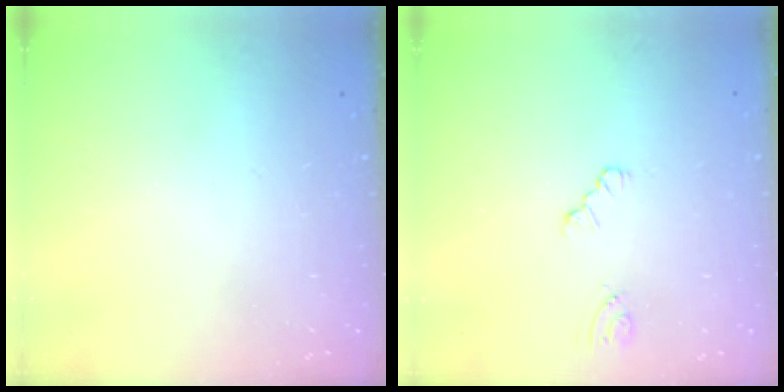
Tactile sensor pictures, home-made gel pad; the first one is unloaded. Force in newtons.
{"total": 1.2, "press": 1.2, "slide": 0.2}